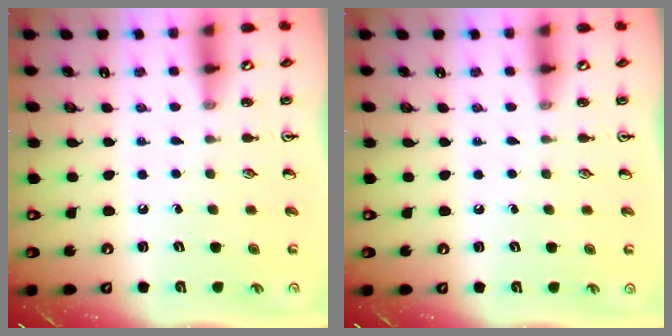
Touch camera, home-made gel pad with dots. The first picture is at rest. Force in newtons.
{"total": 0.0}